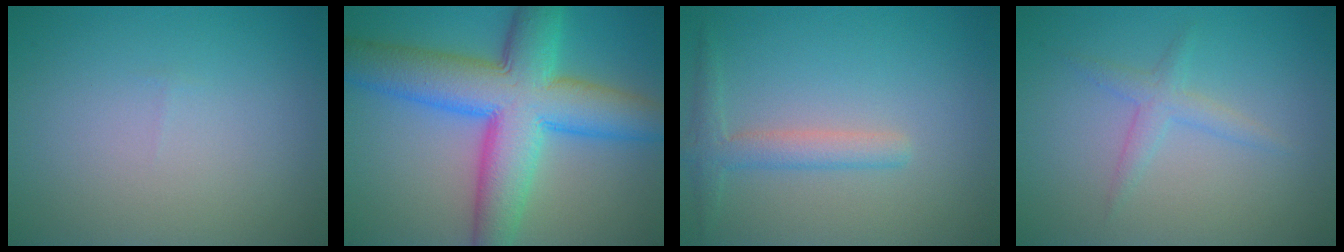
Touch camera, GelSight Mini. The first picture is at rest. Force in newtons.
{"total": 11.6, "press": 11.6, "slide": 0.1}
{"total": 2.4, "press": 2.4, "slide": 0.1}
{"total": 1.8, "press": 1.8, "slide": 0.1}